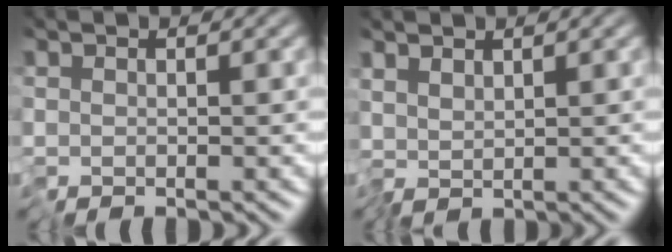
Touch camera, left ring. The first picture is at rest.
{"total": 1.1, "force": [0.5, 0.6, 0.8], "torque": [-0.021, -0.001, 0.008]}